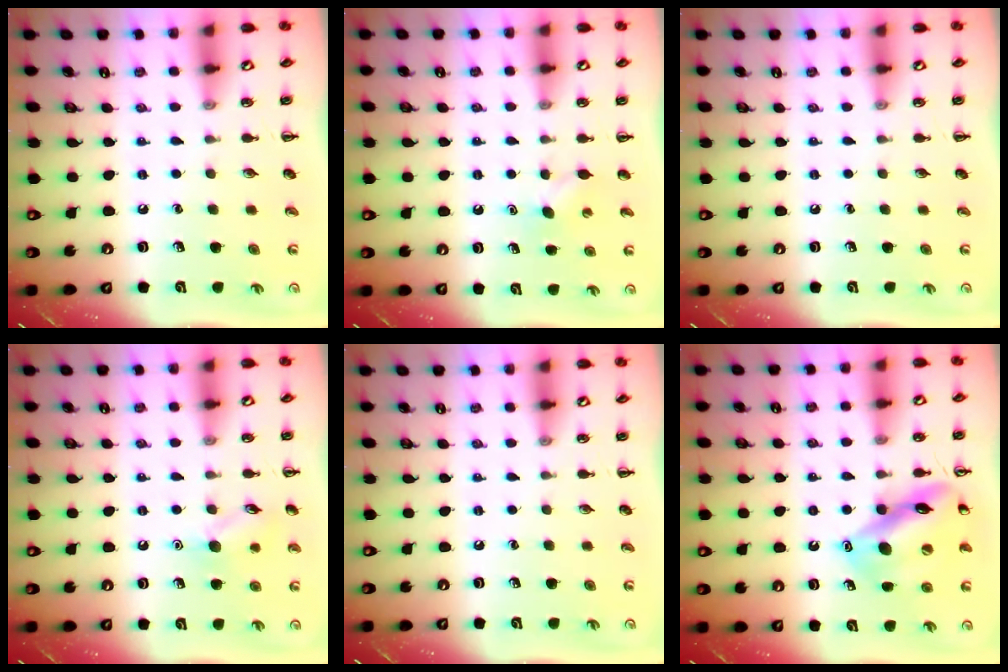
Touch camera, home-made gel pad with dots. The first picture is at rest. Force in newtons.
{"total": 3.8, "press": 3.7, "slide": 1.0}
{"total": 0.0}
{"total": 8.2, "press": 8.1, "slide": 1.2}
{"total": 0.0}
{"total": 14.8, "press": 14.7, "slide": 1.8}